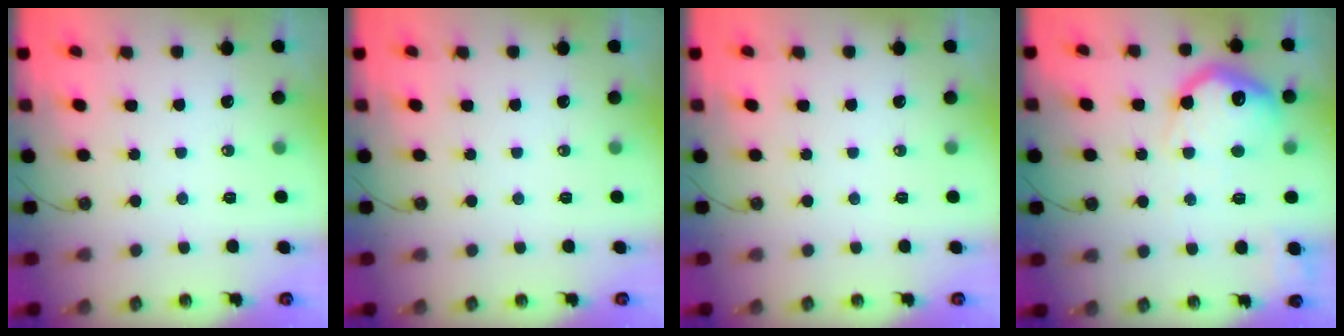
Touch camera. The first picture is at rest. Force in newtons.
{"total": 0.0}
{"total": 0.0}
{"total": 17.9, "press": 17.8, "slide": 1.4}